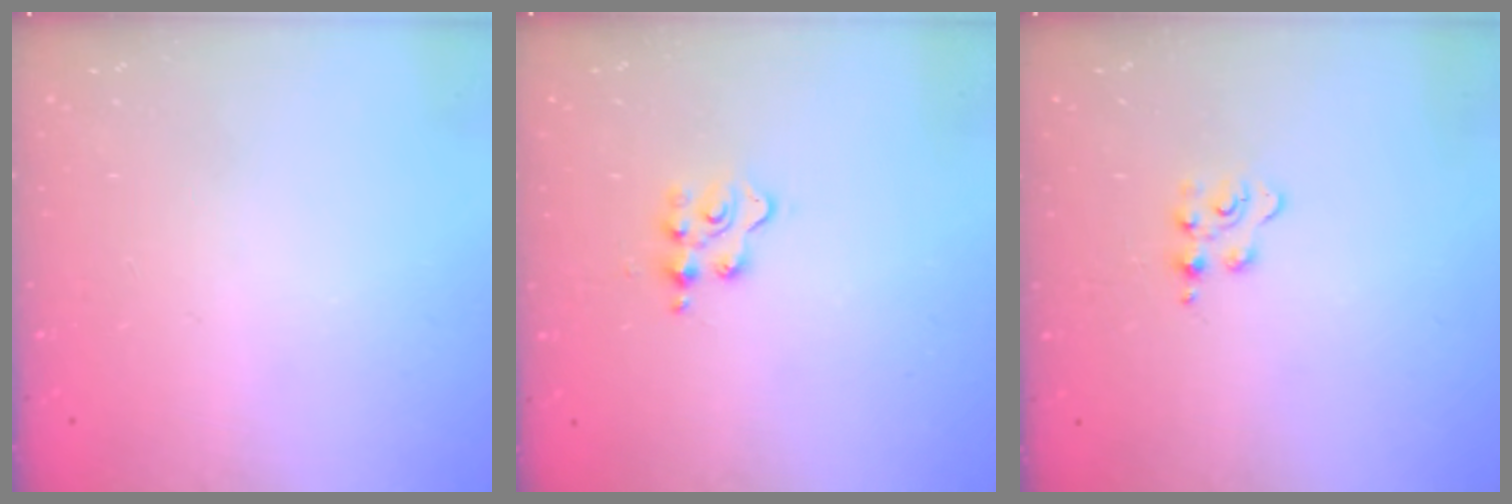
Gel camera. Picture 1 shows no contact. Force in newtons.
{"total": 3.0, "press": 3.0, "slide": 0.4}
{"total": 4.0, "press": 3.9, "slide": 0.5}